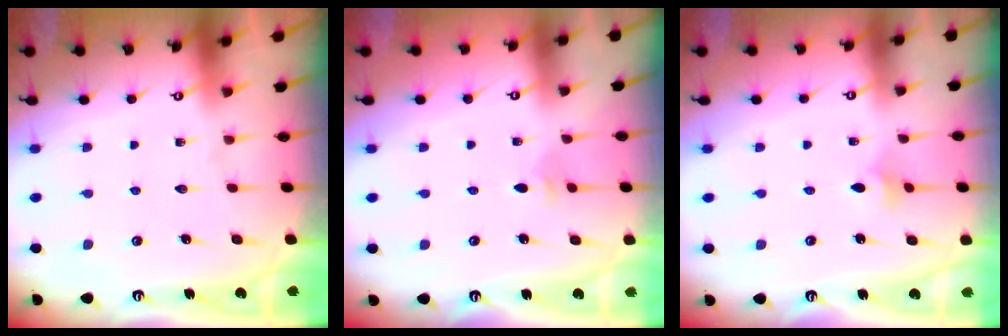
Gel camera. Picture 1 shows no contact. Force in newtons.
{"total": 2.6, "press": 2.5, "slide": 0.5}
{"total": 2.7, "press": 2.6, "slide": 0.5}